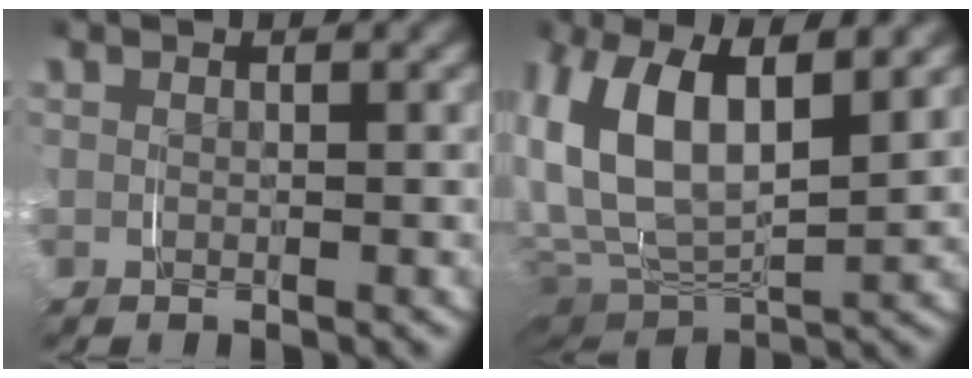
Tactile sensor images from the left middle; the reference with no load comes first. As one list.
[{"total": 8.7, "force": [2.8, 6.3, 5.4], "torque": [-0.115, 0.015, 0.030]}]